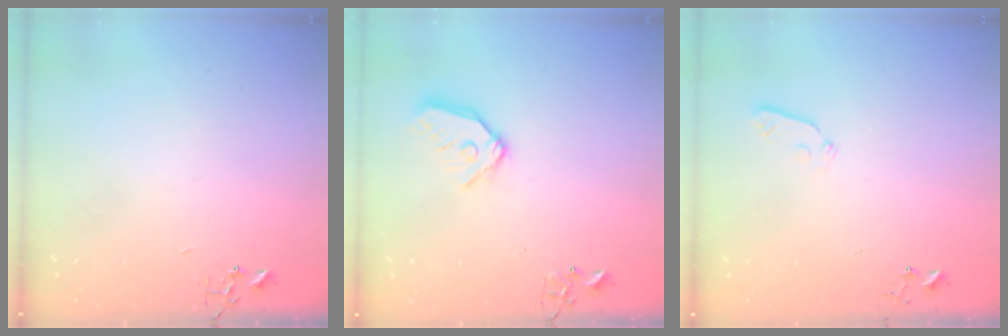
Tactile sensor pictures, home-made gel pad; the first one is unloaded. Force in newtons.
{"total": 12.5, "press": 12.4, "slide": 1.6}
{"total": 3.9, "press": 3.8, "slide": 0.8}